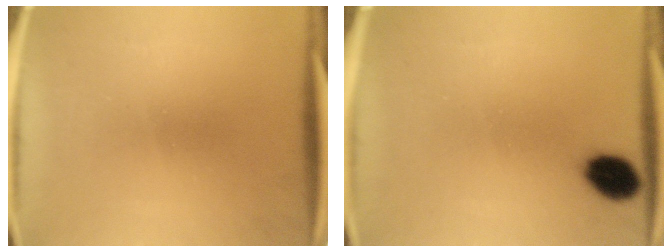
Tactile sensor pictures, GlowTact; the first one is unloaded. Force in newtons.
{"total": 7.0}